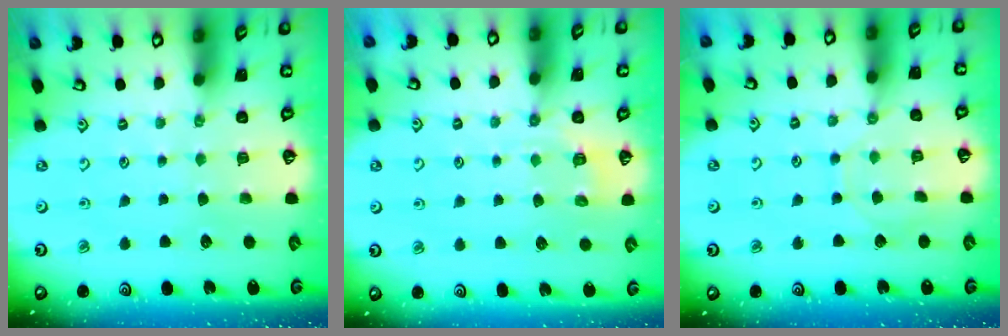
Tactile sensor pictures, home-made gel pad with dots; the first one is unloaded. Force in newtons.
{"total": 4.8, "press": 4.5, "slide": 1.7}
{"total": 7.4, "press": 7.3, "slide": 0.8}